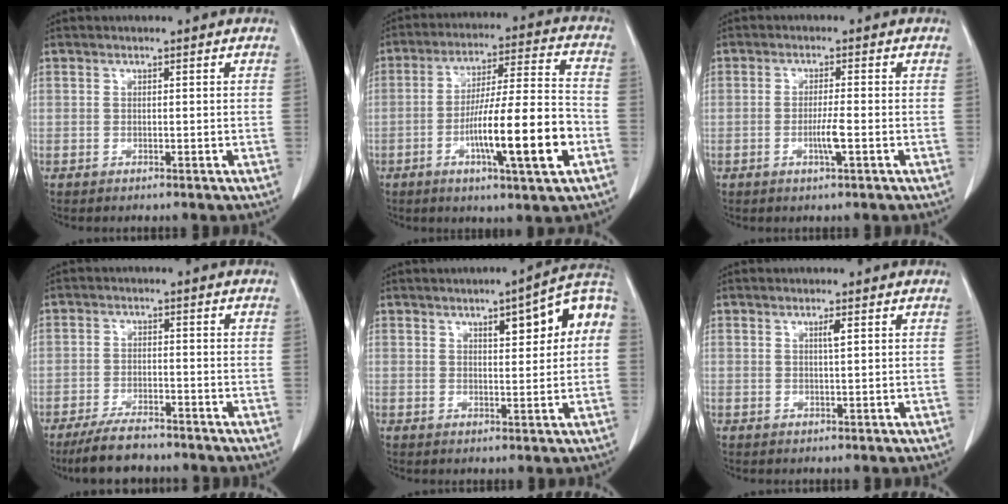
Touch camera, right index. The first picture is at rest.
{"total": 15.6, "force": [-5.0, 0.9, 14.7], "torque": [-0.247, 0.002, -0.079]}
{"total": 3.1, "force": [-0.9, -0.1, 3.0], "torque": [-0.057, -0.003, -0.016]}
{"total": 6.3, "force": [-5.4, 1.7, 2.8], "torque": [-0.053, -0.011, -0.095]}
{"total": 9.6, "force": [2.8, 2.2, 8.9], "torque": [-0.120, 0.029, 0.034]}
{"total": 1.2, "force": [0.5, -0.1, 1.1], "torque": [-0.020, -0.001, 0.008]}